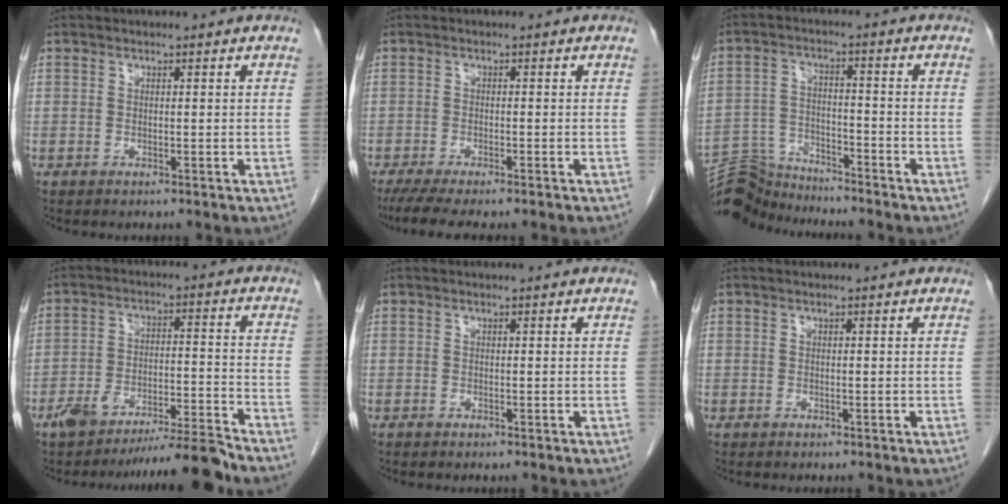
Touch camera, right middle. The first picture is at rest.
{"total": 6.7, "force": [-5.4, 0.6, 3.9], "torque": [-0.056, -0.015, -0.085]}
{"total": 8.4, "force": [-8.4, 0.8, -0.6], "torque": [0.003, 0.010, -0.156]}
{"total": 9.9, "force": [-9.1, -0.5, 3.9], "torque": [-0.052, 0.016, -0.152]}
{"total": 0.0}
{"total": 0.0}